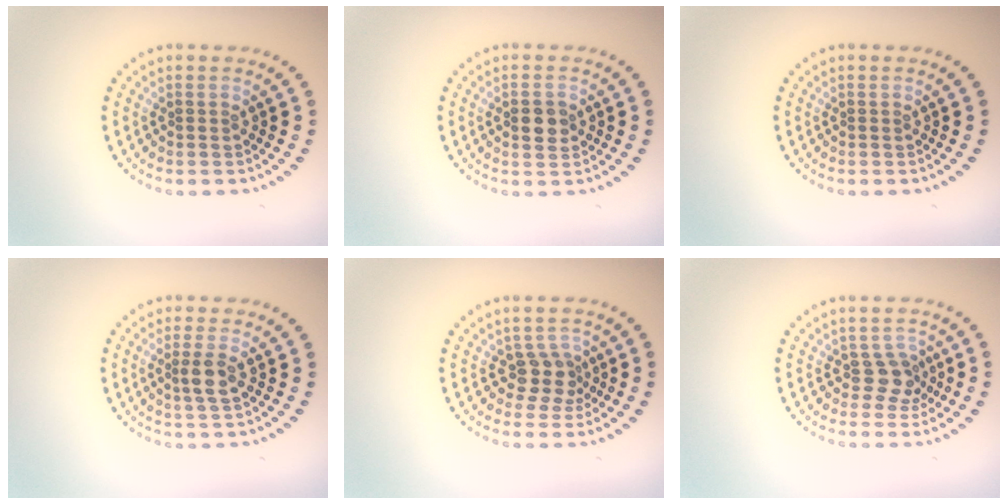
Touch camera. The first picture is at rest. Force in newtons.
{"total": 2.7, "press": 2.7, "slide": 0.1}
{"total": 0.0}
{"total": 1.9, "press": 1.8, "slide": 0.9}
{"total": 2.4, "press": 2.0, "slide": 1.4}
{"total": 2.1, "press": 1.7, "slide": 1.2}